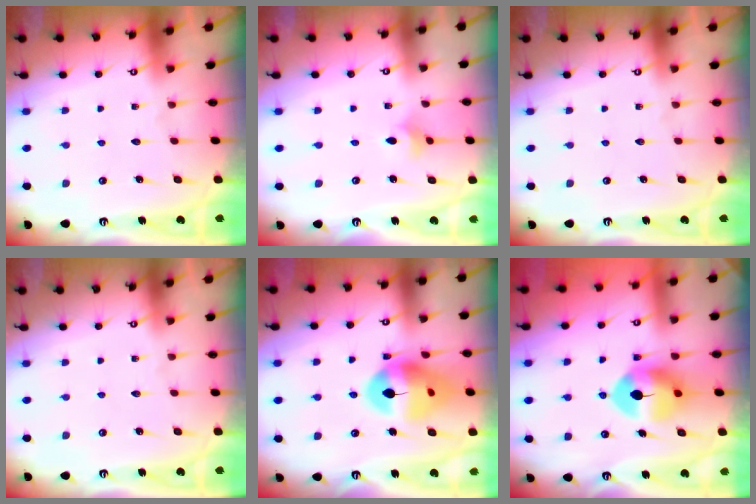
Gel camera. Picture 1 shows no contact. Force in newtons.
{"total": 3.9, "press": 3.8, "slide": 0.9}
{"total": 0.0}
{"total": 0.0}
{"total": 15.4, "press": 15.3, "slide": 1.8}
{"total": 8.7, "press": 8.5, "slide": 1.5}